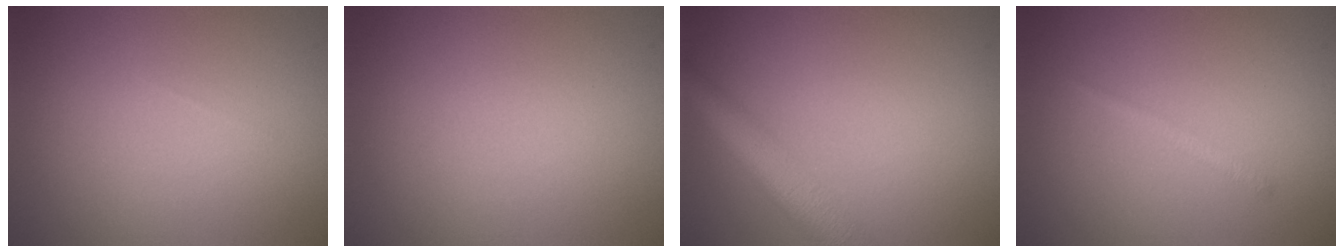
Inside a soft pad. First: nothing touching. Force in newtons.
{"total": 0.0}
{"total": 5.3, "press": 5.3, "slide": 0.1}
{"total": 0.8, "press": 0.8, "slide": 0.0}